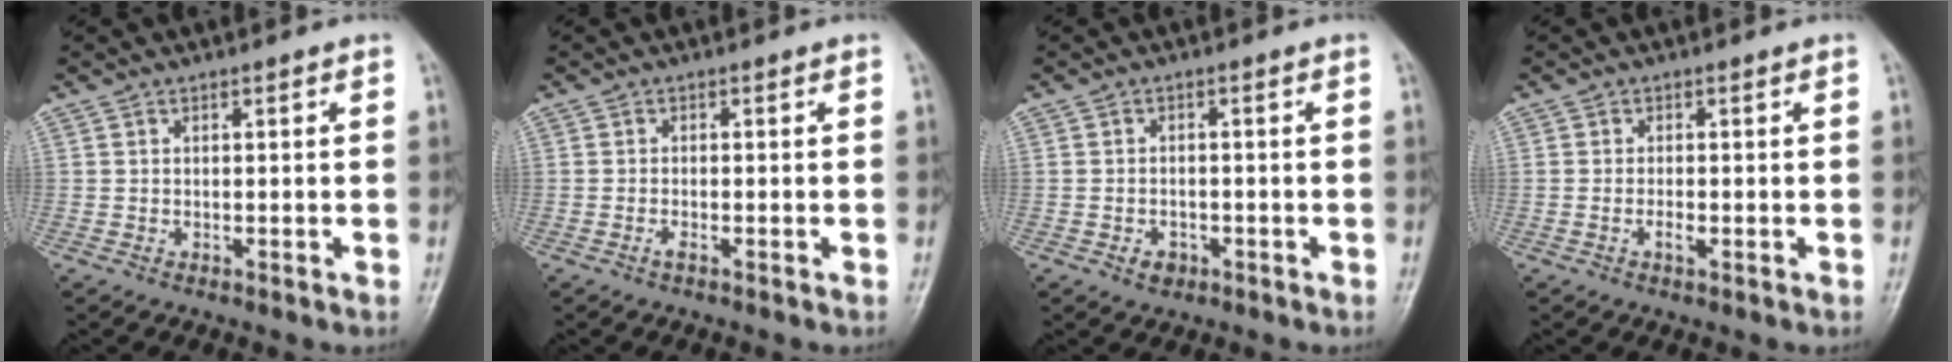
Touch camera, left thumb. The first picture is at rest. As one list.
[{"total": 1.0, "force": [-0.6, 0.1, 0.7], "torque": [-0.015, 0.005, -0.010]}, {"total": 2.4, "force": [-1.2, 1.8, 1.2], "torque": [-0.012, 0.009, -0.013]}, {"total": 1.5, "force": [-0.5, 0.5, 1.3], "torque": [-0.024, 0.004, -0.008]}]